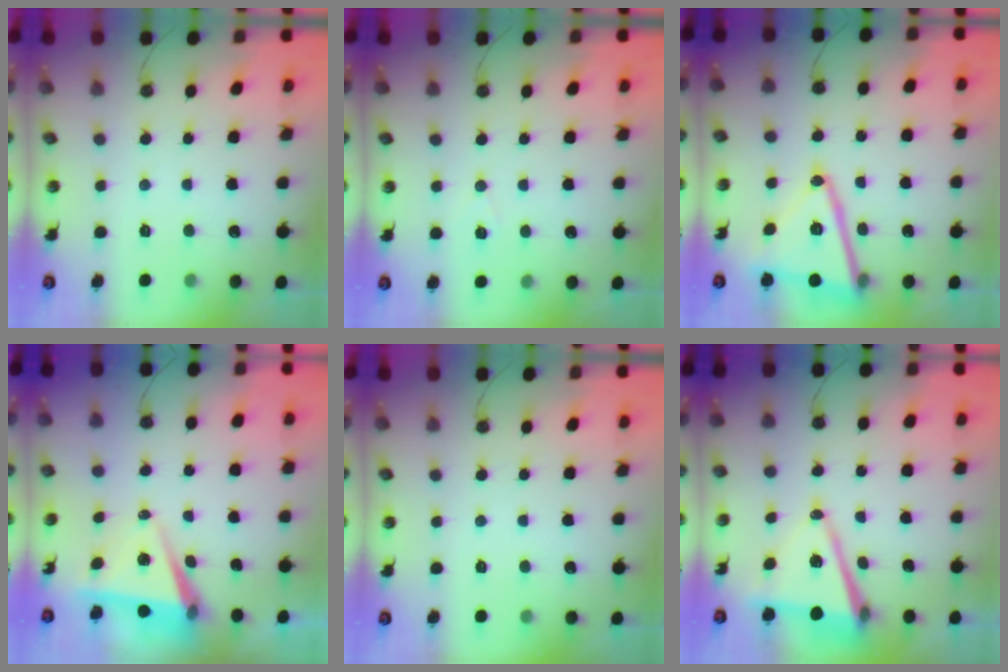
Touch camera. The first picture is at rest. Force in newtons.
{"total": 5.9, "press": 4.0, "slide": 4.4}
{"total": 17.0, "press": 17.0, "slide": 1.3}
{"total": 6.1, "press": 4.4, "slide": 4.3}
{"total": 0.0}
{"total": 10.0, "press": 9.1, "slide": 4.1}